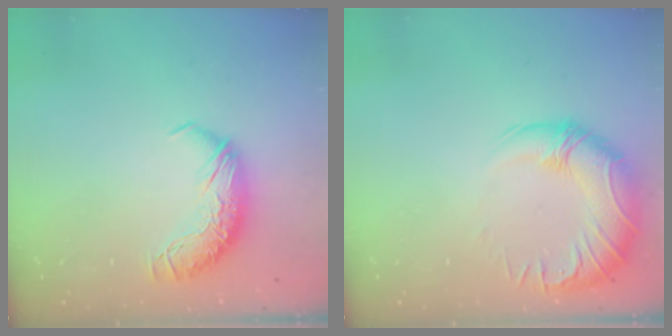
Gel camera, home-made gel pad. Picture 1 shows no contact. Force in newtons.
{"total": 3.2, "press": 0.3, "slide": 3.2}